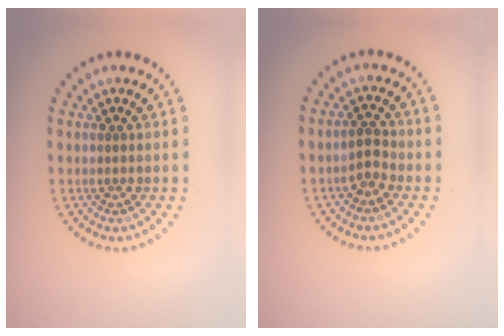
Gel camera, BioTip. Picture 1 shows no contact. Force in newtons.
{"total": 1.9, "press": 1.7, "slide": 0.7}